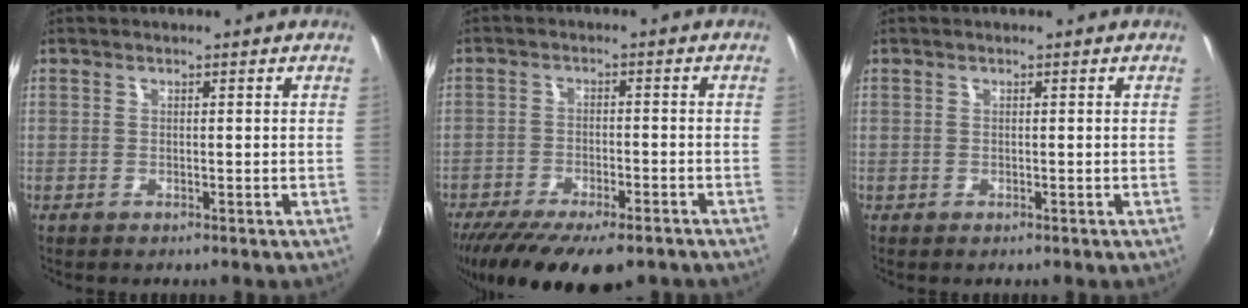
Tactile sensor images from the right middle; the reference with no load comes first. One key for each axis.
{"total": 16.6, "fx": -12.7, "fy": 5.0, "fz": 9.5, "tx": -0.195, "ty": -0.056, "tz": -0.194}
{"total": 0.0}